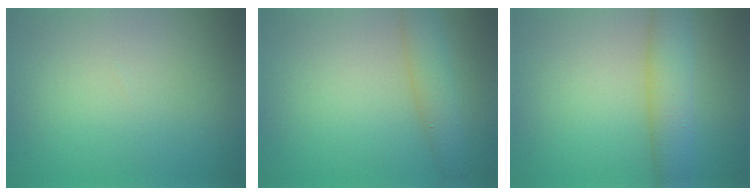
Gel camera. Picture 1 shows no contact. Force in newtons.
{"total": 3.1, "press": 3.1, "slide": 0.1}
{"total": 4.6, "press": 4.6, "slide": 0.1}